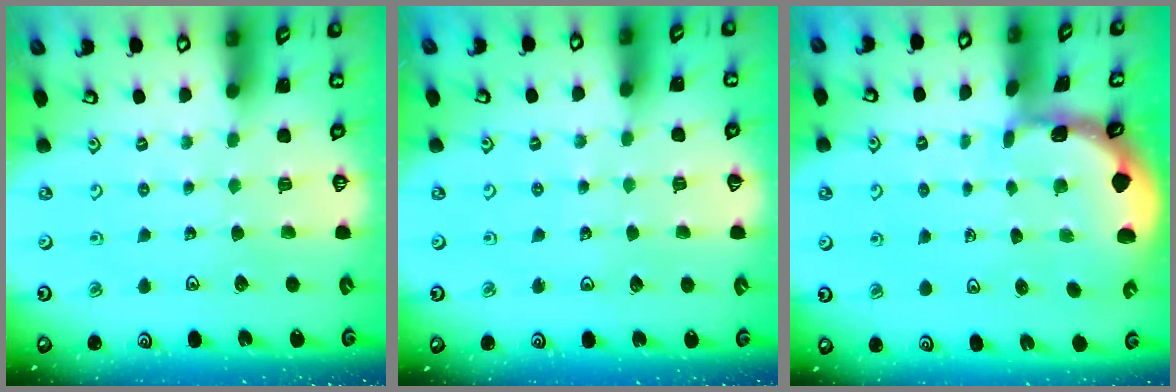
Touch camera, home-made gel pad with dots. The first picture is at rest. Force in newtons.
{"total": 2.6, "press": 2.6, "slide": 0.2}
{"total": 1.1, "press": 1.1, "slide": 0.2}